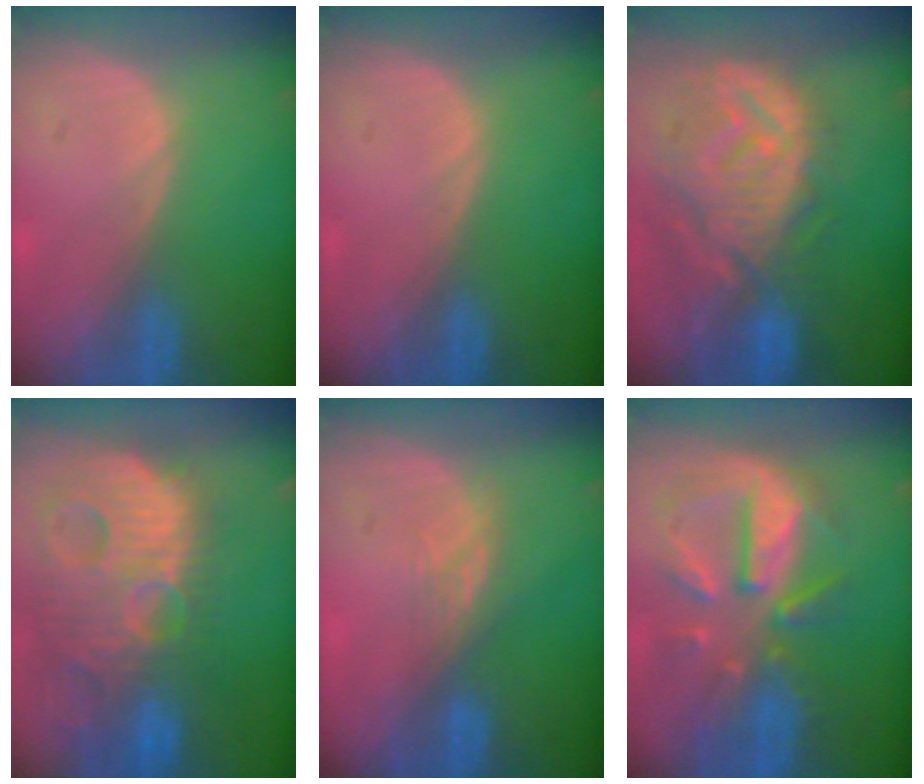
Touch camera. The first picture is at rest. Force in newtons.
{"total": 0.0}
{"total": 12.3, "press": 11.0, "slide": 5.4}
{"total": 14.6, "press": 12.7, "slide": 7.3}
{"total": 3.0, "press": 2.6, "slide": 1.5}
{"total": 10.3, "press": 9.3, "slide": 4.5}